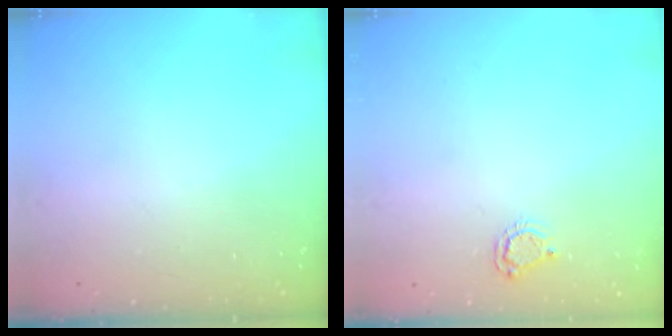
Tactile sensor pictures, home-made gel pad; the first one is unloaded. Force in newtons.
{"total": 4.7, "press": 4.6, "slide": 0.4}